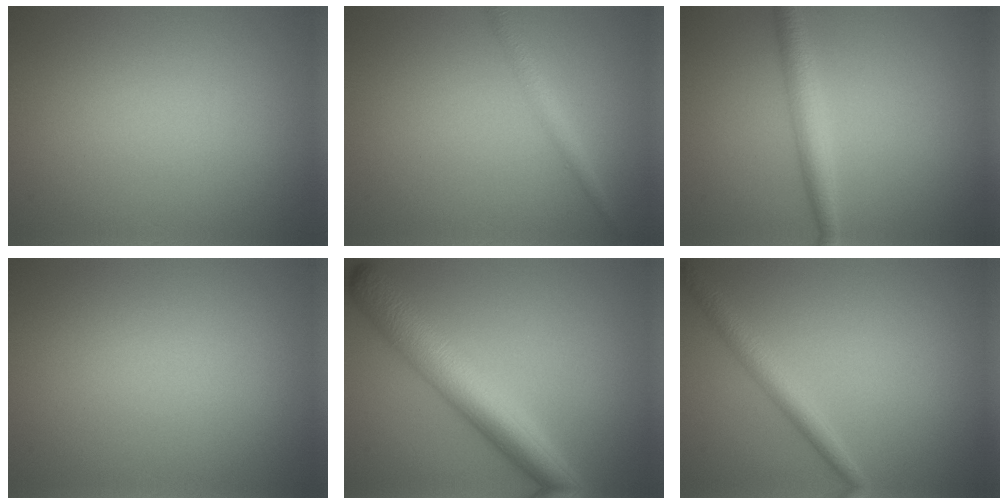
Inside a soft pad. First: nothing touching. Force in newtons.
{"total": 2.0, "press": 2.0, "slide": 0.1}
{"total": 2.9, "press": 2.9, "slide": 0.1}
{"total": 0.0}
{"total": 6.9, "press": 6.9, "slide": 0.1}
{"total": 2.3, "press": 2.3, "slide": 0.2}